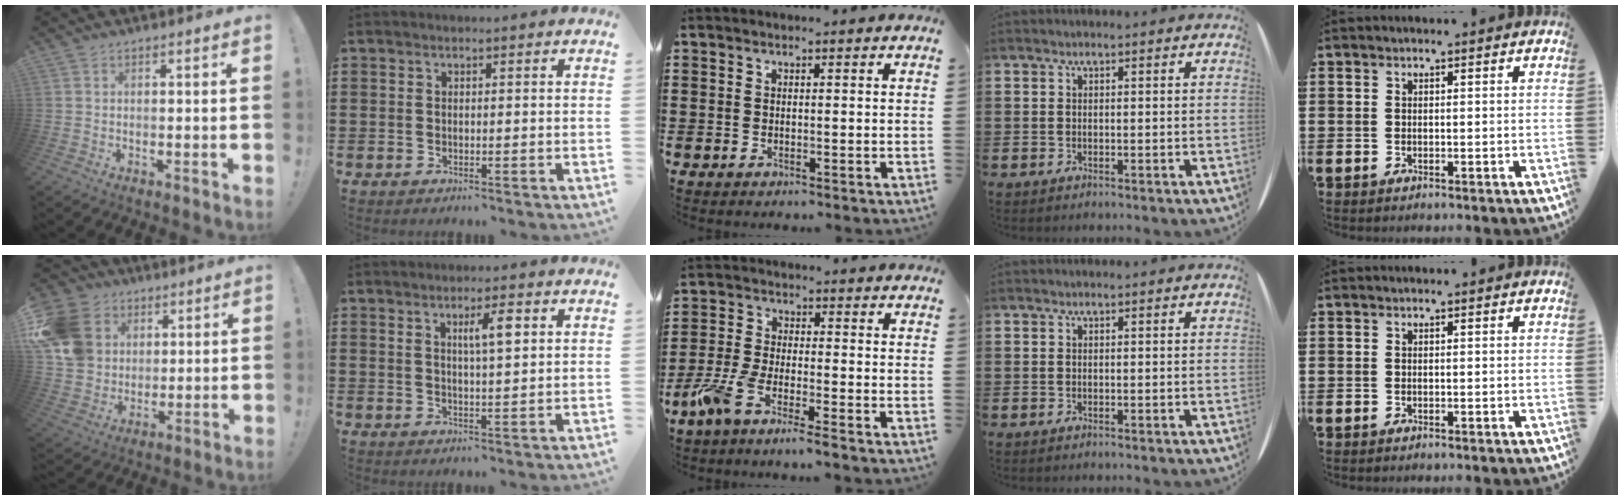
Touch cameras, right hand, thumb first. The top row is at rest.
{"thumb": {"total": 16.3, "force": [4.8, 13.9, 7.3], "torque": [-0.126, -0.012, 0.103]}, "index": {"total": 4.3, "force": [1.6, 0.8, 3.9], "torque": [-0.063, 0.000, 0.020]}, "middle": {"total": 5.4, "force": [-4.1, 0.3, 3.5], "torque": [-0.094, -0.017, -0.082]}}